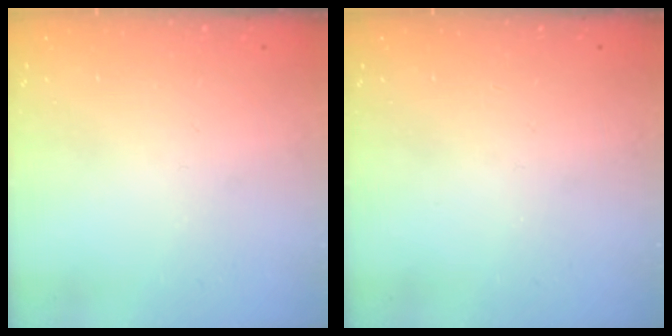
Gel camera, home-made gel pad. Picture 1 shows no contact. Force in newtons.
{"total": 0.0}